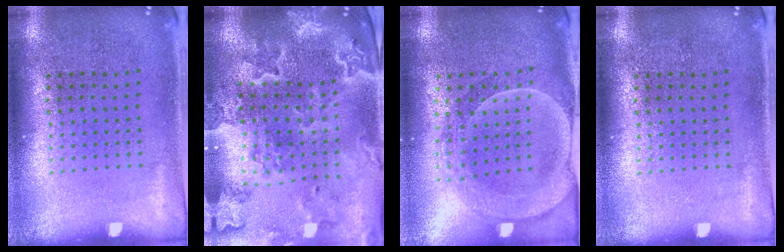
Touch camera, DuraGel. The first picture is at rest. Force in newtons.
{"total": 3.1, "press": 2.9, "slide": 1.2}
{"total": 2.3, "press": 2.1, "slide": 1.0}
{"total": 0.0}